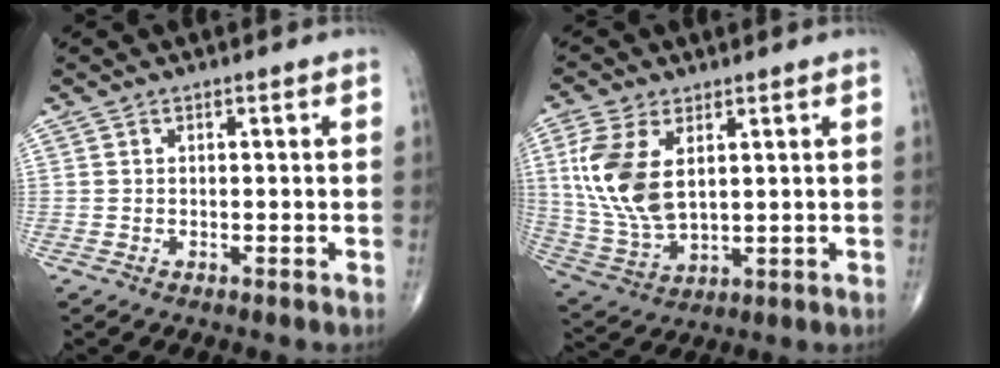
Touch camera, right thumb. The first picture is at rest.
{"total": 13.2, "force": [3.4, 7.4, 10.4], "torque": [-0.225, -0.012, 0.077]}